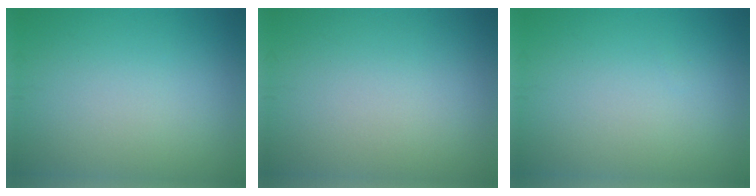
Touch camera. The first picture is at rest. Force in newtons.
{"total": 0.0}
{"total": 0.0}